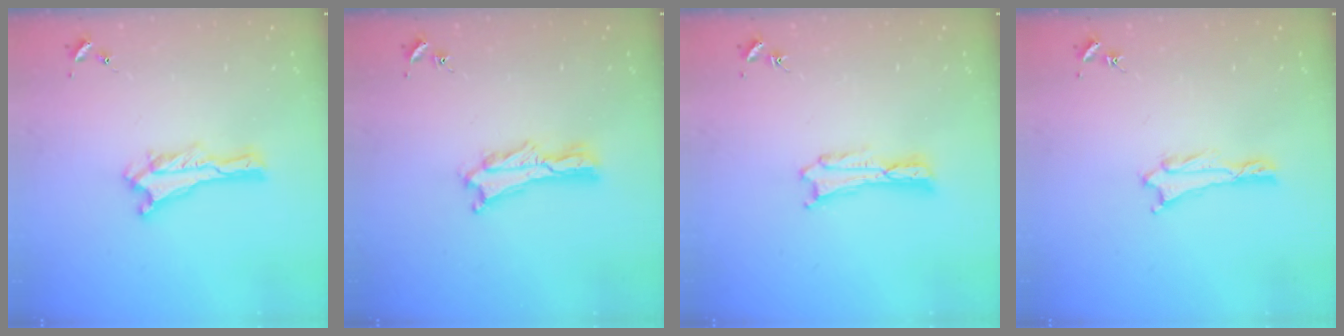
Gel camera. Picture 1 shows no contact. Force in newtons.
{"total": 2.1, "press": 2.1, "slide": 0.3}
{"total": 0.5, "press": 0.5, "slide": 0.2}
{"total": 1.0, "press": 1.0, "slide": 0.2}